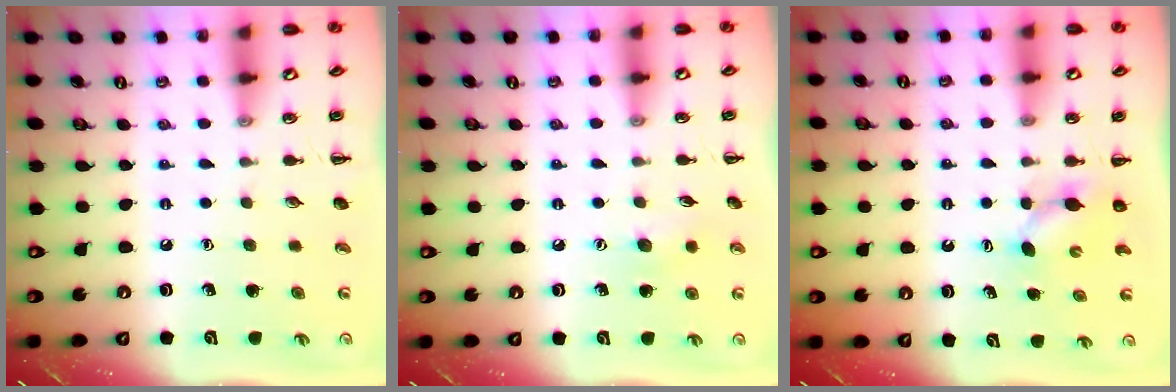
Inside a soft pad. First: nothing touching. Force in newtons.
{"total": 5.6, "press": 5.5, "slide": 1.3}
{"total": 4.0, "press": 3.8, "slide": 1.1}